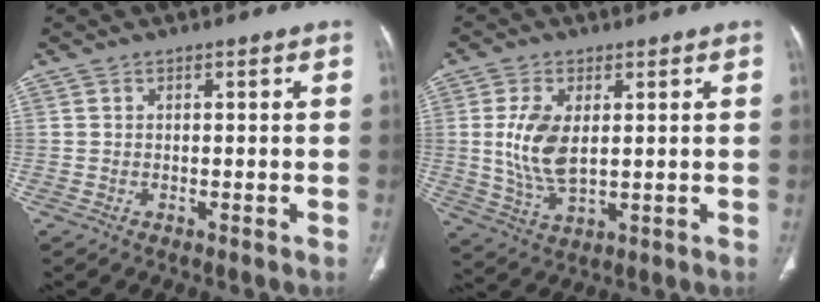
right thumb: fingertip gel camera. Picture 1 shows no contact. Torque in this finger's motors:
{"motor_torque": [-0.67, 0.60, 0.80, -0.02, 0.11]}